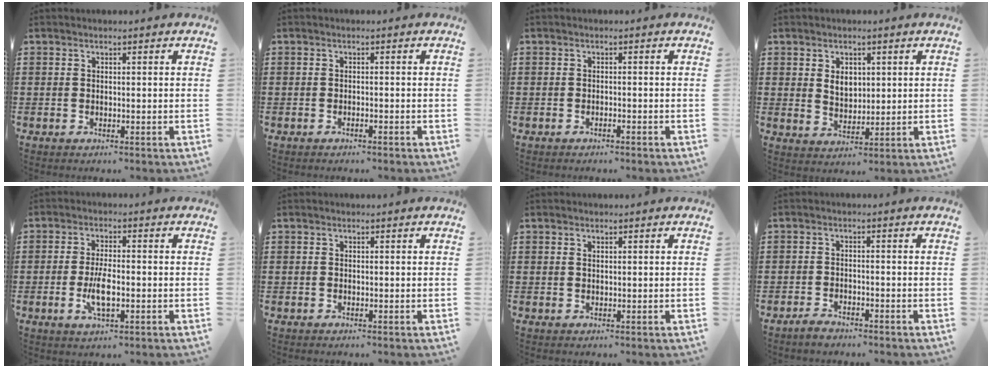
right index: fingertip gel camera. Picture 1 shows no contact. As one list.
[{"total": 0.6, "force": [-0.6, 0.0, 0.2], "torque": [-0.006, -0.002, -0.012]}, {"total": 0.7, "force": [-0.6, -0.1, 0.2], "torque": [-0.008, -0.003, -0.012]}, {"total": 3.5, "force": [1.2, 2.5, 2.1], "torque": [-0.042, 0.006, 0.019]}, {"total": 5.4, "force": [-1.2, 1.7, 4.9], "torque": [-0.105, -0.007, -0.024]}, {"total": 0.0}, {"total": 0.7, "force": [0.4, 0.4, 0.4], "torque": [-0.010, 0.003, 0.009]}, {"total": 1.8, "force": [-1.7, 0.4, 0.3], "torque": [-0.010, 0.002, -0.035]}]